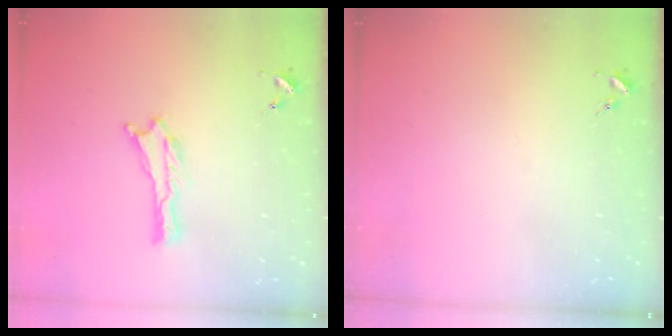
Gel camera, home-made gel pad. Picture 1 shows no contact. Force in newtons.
{"total": 0.0}